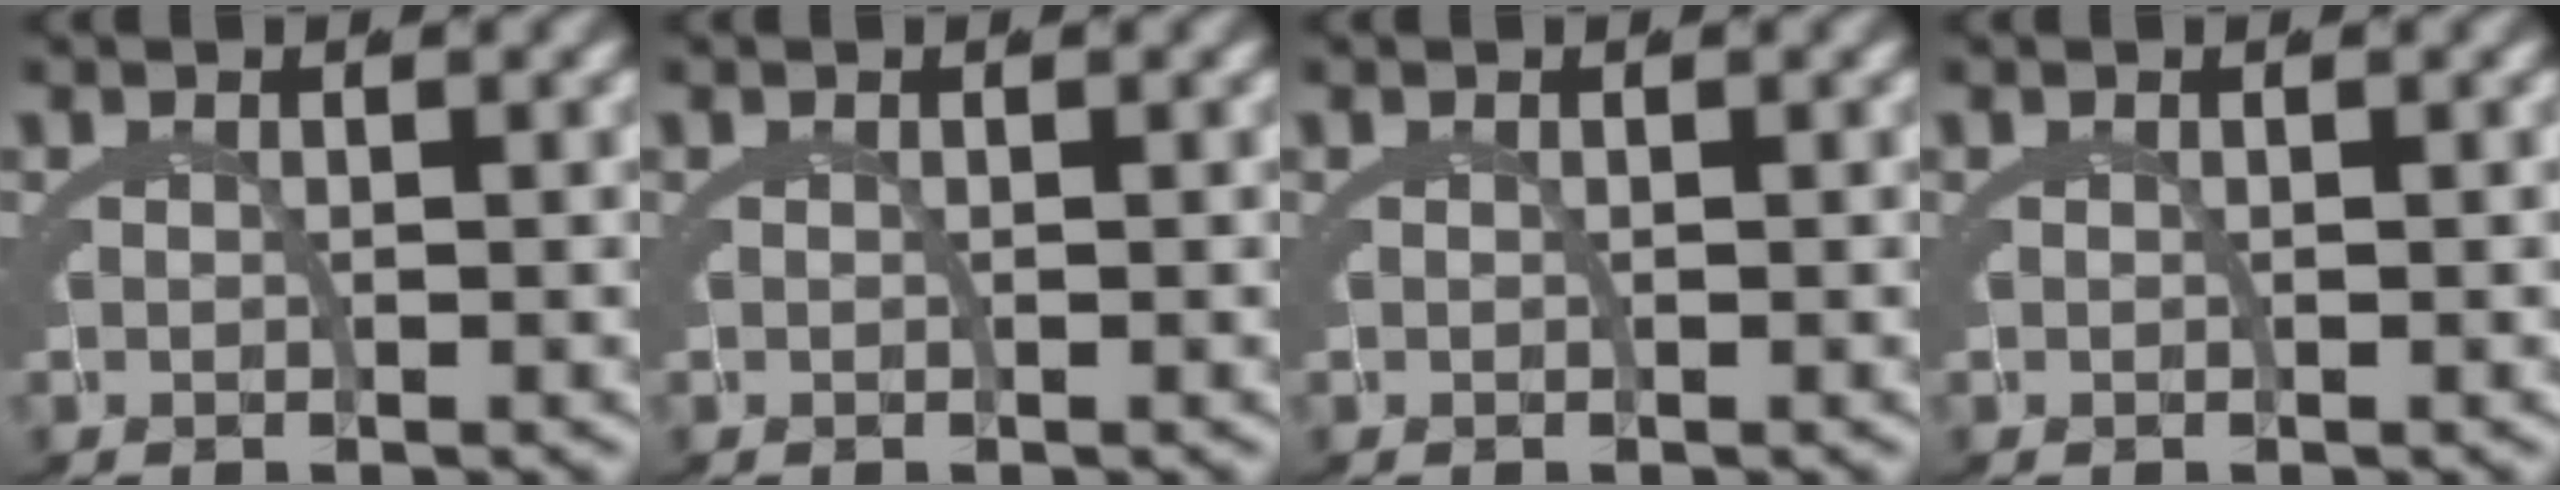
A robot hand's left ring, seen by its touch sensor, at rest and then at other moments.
{"total": 0.0}
{"total": 0.0}
{"total": 0.0}